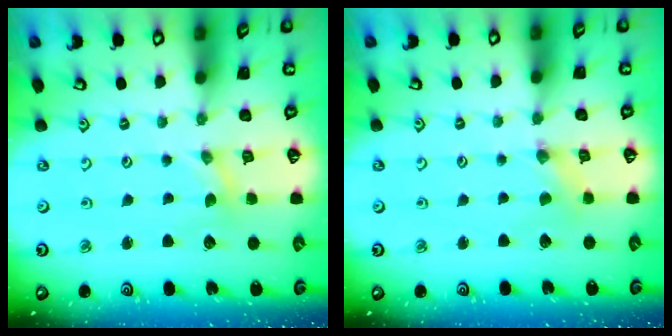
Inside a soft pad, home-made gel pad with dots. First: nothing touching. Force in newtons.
{"total": 0.0}